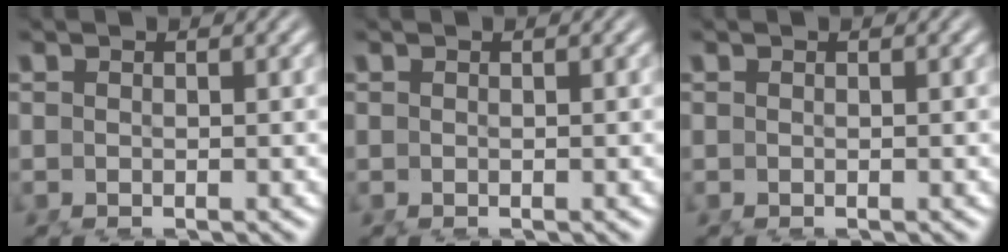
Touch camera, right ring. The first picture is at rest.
{"total": 0.0}
{"total": 0.0}